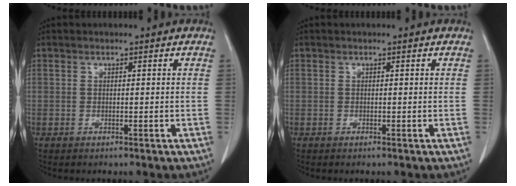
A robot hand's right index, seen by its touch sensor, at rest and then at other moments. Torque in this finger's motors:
{"motor_torque": [0.09, -0.04, -0.01, 0.01]}